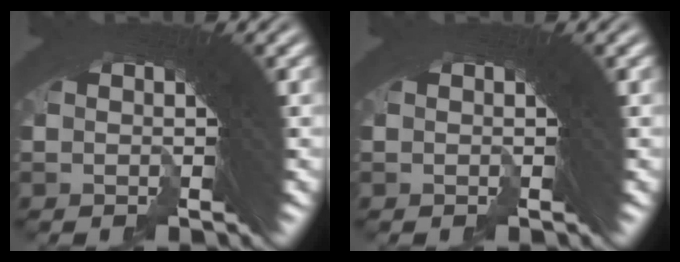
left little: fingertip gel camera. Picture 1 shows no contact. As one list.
[{"total": 0.0}]